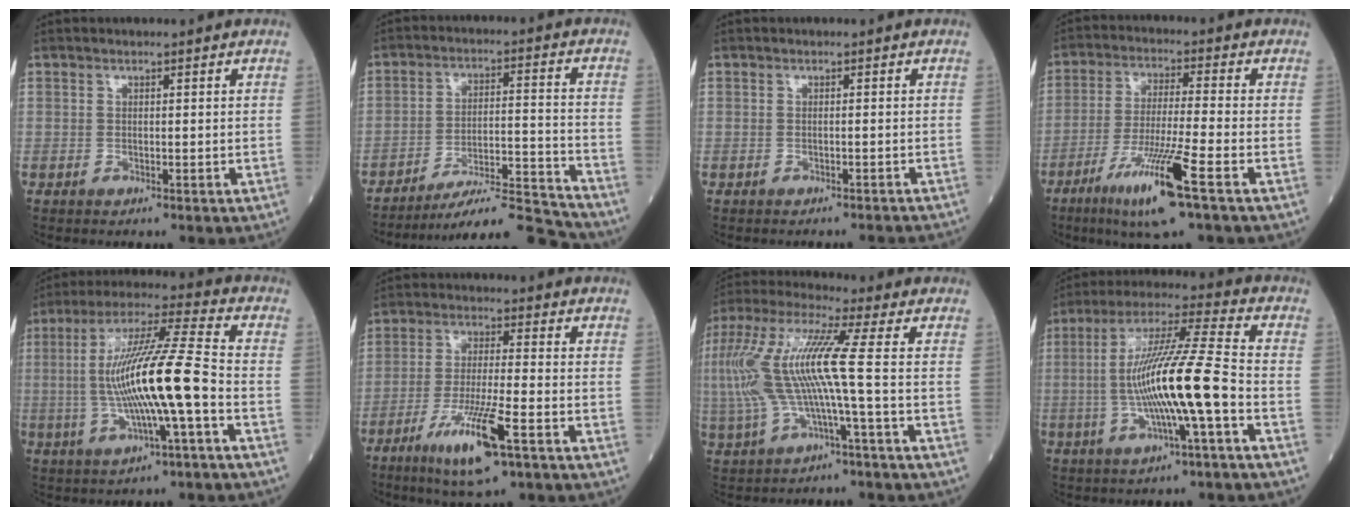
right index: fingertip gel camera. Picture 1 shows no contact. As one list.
[{"total": 12.9, "force": [-12.5, -0.7, 3.1], "torque": [-0.038, 0.022, -0.202]}, {"total": 2.7, "force": [-2.7, 0.4, 0.3], "torque": [-0.002, -0.004, -0.027]}, {"total": 11.4, "force": [-5.9, -0.6, 9.8], "torque": [-0.192, -0.026, -0.107]}, {"total": 15.6, "force": [-2.1, 0.4, 15.5], "torque": [-0.295, 0.010, -0.040]}, {"total": 10.5, "force": [-5.4, 0.8, 9.0], "torque": [-0.172, -0.021, -0.093]}, {"total": 13.3, "force": [-0.8, 0.5, 13.3], "torque": [-0.297, 0.023, -0.018]}, {"total": 14.8, "force": [-2.8, -0.1, 14.6], "torque": [-0.275, 0.007, -0.053]}]